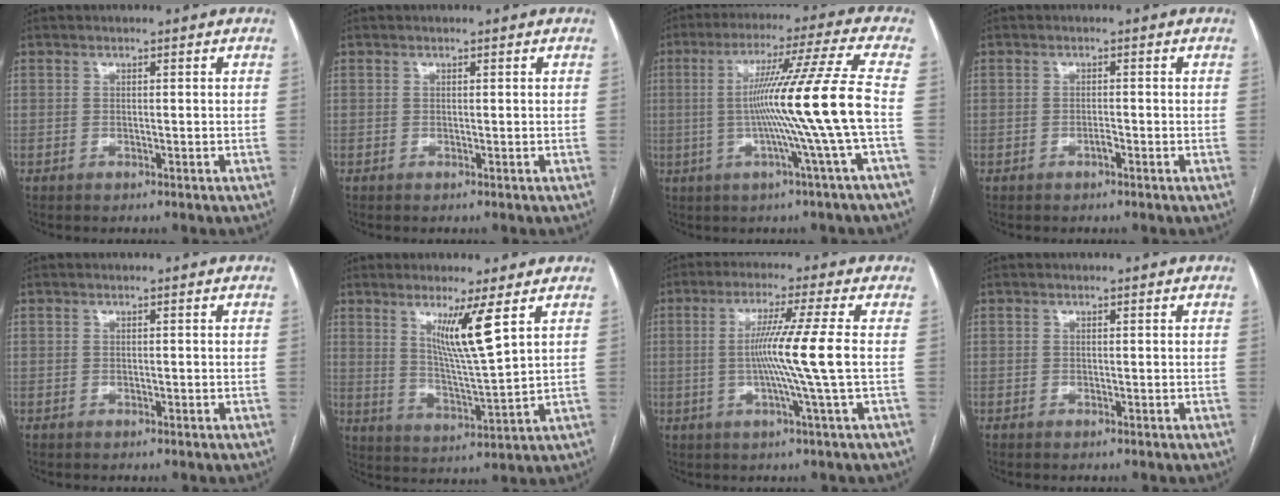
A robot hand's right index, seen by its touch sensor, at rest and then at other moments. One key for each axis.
{"total": 0.0}
{"total": 14.2, "fx": -2.0, "fy": -3.4, "fz": 13.7, "tx": -0.224, "ty": -0.001, "tz": -0.034}
{"total": 0.9, "fx": -0.6, "fy": 0.2, "fz": 0.7, "tx": -0.014, "ty": 0.001, "tz": -0.010}
{"total": 0.0}
{"total": 8.5, "fx": 4.2, "fy": -0.9, "fz": 7.3, "tx": -0.129, "ty": -0.022, "tz": 0.079}
{"total": 9.0, "fx": -0.4, "fy": -2.7, "fz": 8.6, "tx": -0.157, "ty": -0.005, "tz": -0.003}
{"total": 0.0}